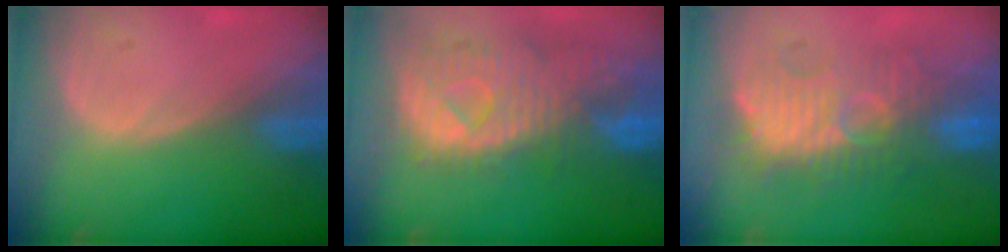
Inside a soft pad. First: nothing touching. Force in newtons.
{"total": 11.5, "press": 9.9, "slide": 5.8}
{"total": 9.9, "press": 9.9, "slide": 0.3}